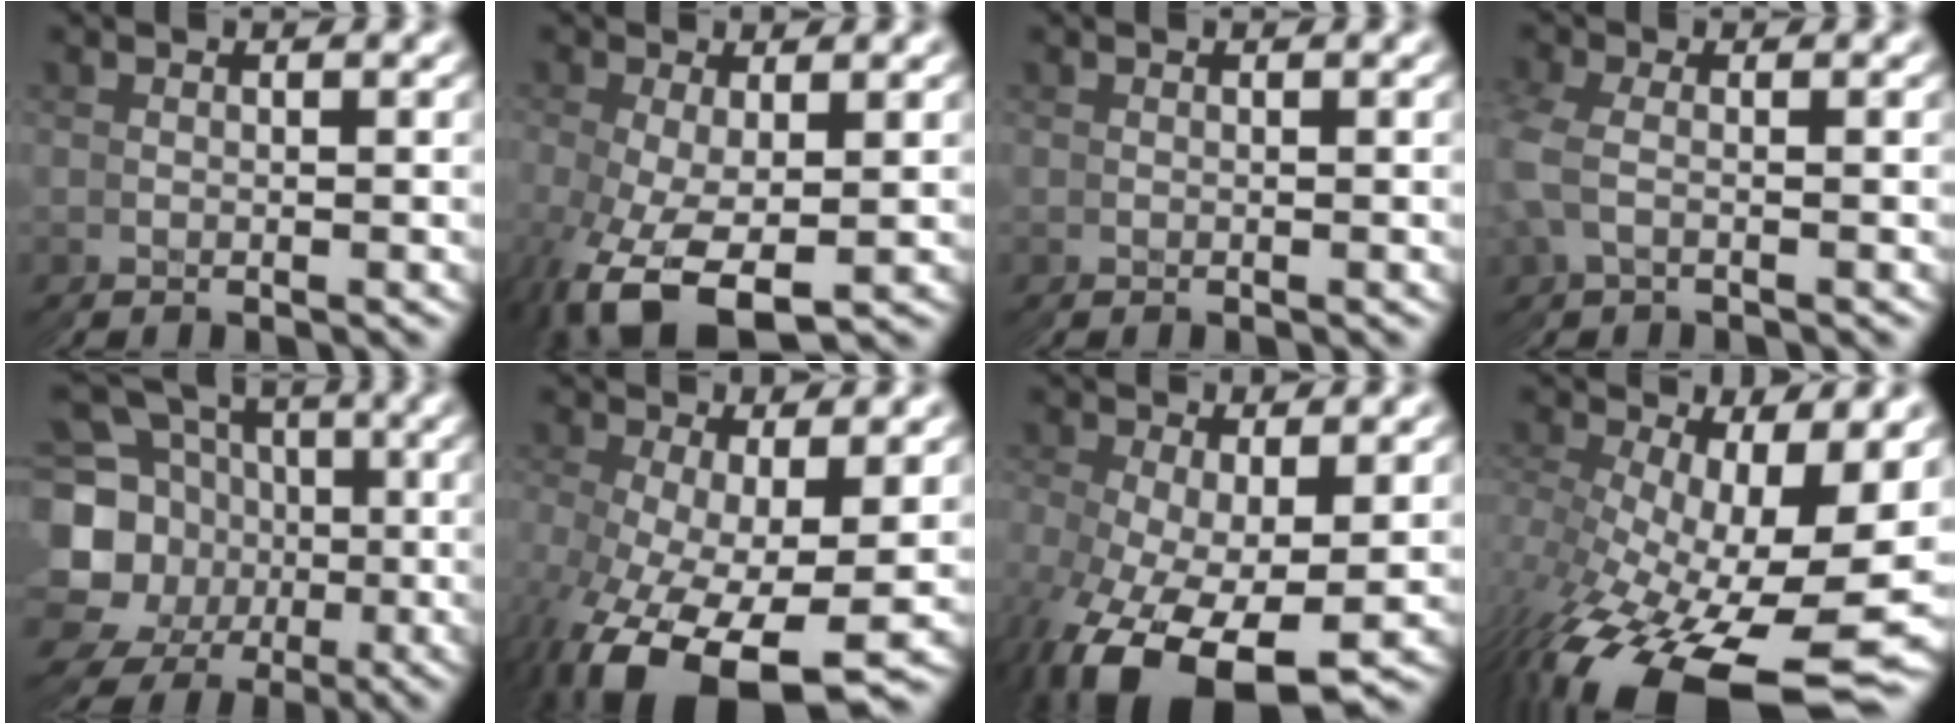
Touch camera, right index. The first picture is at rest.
{"total": 6.0, "force": [-1.9, 3.6, 4.4], "torque": [-0.101, -0.019, -0.022]}
{"total": 0.0}
{"total": 2.0, "force": [1.3, 0.7, -1.4], "torque": [-0.002, 0.010, 0.016]}
{"total": 18.4, "force": [0.1, 15.9, 9.3], "torque": [-0.174, -0.034, -0.005]}
{"total": 7.1, "force": [-2.1, 3.4, 5.8], "torque": [-0.125, -0.025, -0.013]}
{"total": 6.7, "force": [-2.5, 3.5, 5.2], "torque": [-0.113, -0.021, -0.024]}
{"total": 8.8, "force": [-2.8, 3.5, 7.6], "torque": [-0.144, -0.024, -0.022]}